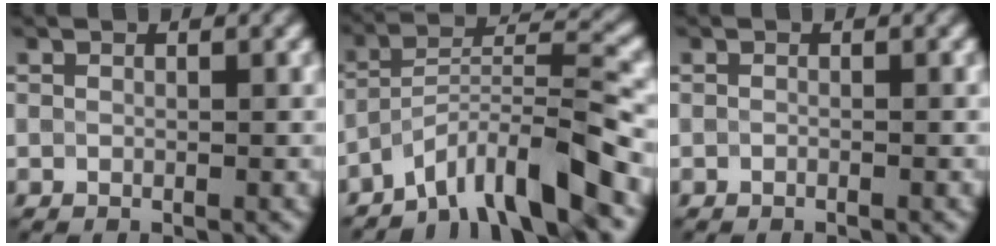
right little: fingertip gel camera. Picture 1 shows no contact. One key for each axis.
{"total": 7.7, "fx": -5.7, "fy": 1.1, "fz": 5.1, "tx": -0.073, "ty": 0.014, "tz": -0.103}
{"total": 0.5, "fx": -0.4, "fy": 0.1, "fz": 0.3, "tx": -0.005, "ty": -0.003, "tz": -0.009}